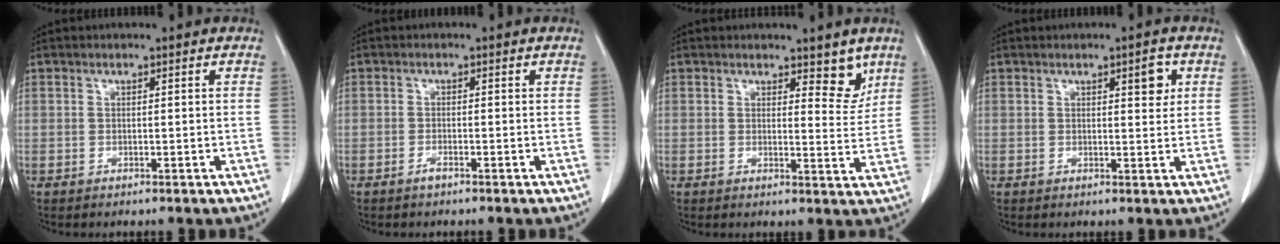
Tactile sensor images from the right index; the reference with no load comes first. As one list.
[{"total": 0.9, "force": [-0.8, 0.1, 0.5], "torque": [-0.011, 0.001, -0.013]}, {"total": 4.2, "force": [3.1, 1.8, 2.2], "torque": [-0.009, -0.018, 0.038]}, {"total": 3.0, "force": [1.3, 0.9, 2.6], "torque": [-0.032, -0.004, 0.017]}]